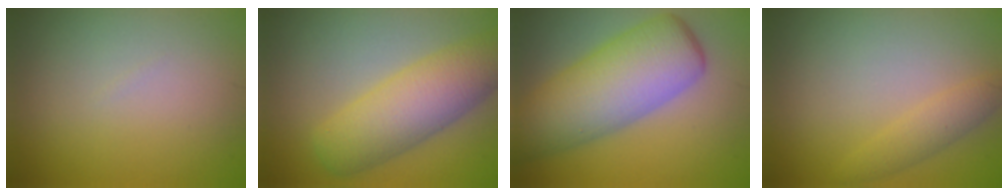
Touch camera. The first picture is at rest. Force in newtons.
{"total": 7.5, "press": 7.5, "slide": 0.3}
{"total": 7.9, "press": 7.9, "slide": 0.3}
{"total": 2.2, "press": 2.2, "slide": 0.0}